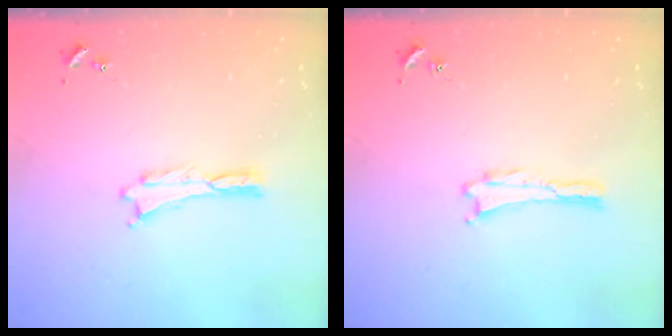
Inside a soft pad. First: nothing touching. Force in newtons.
{"total": 0.0}